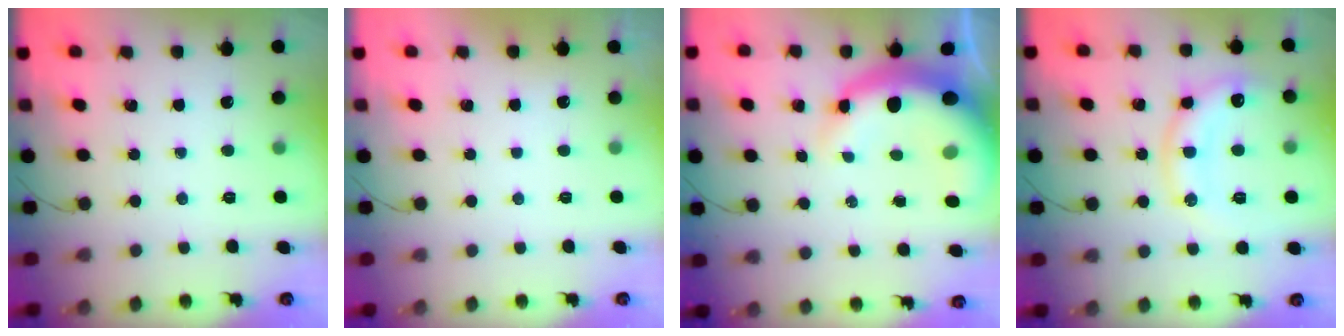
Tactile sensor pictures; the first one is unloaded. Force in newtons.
{"total": 3.0, "press": 3.0, "slide": 0.1}
{"total": 10.1, "press": 9.8, "slide": 2.6}
{"total": 12.6, "press": 12.6, "slide": 1.0}